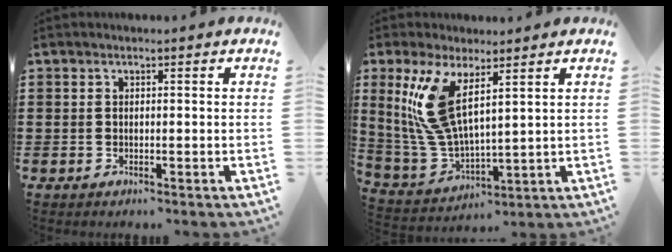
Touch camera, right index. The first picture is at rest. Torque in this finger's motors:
{"motor_torque": [1.05, -0.23, 0.76, 0.19]}